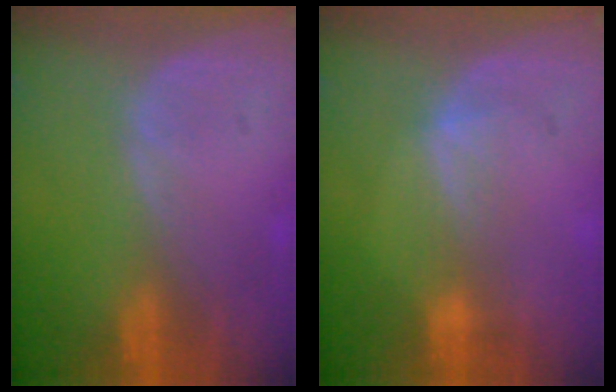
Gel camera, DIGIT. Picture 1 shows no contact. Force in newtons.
{"total": 2.4, "press": 2.4, "slide": 0.4}